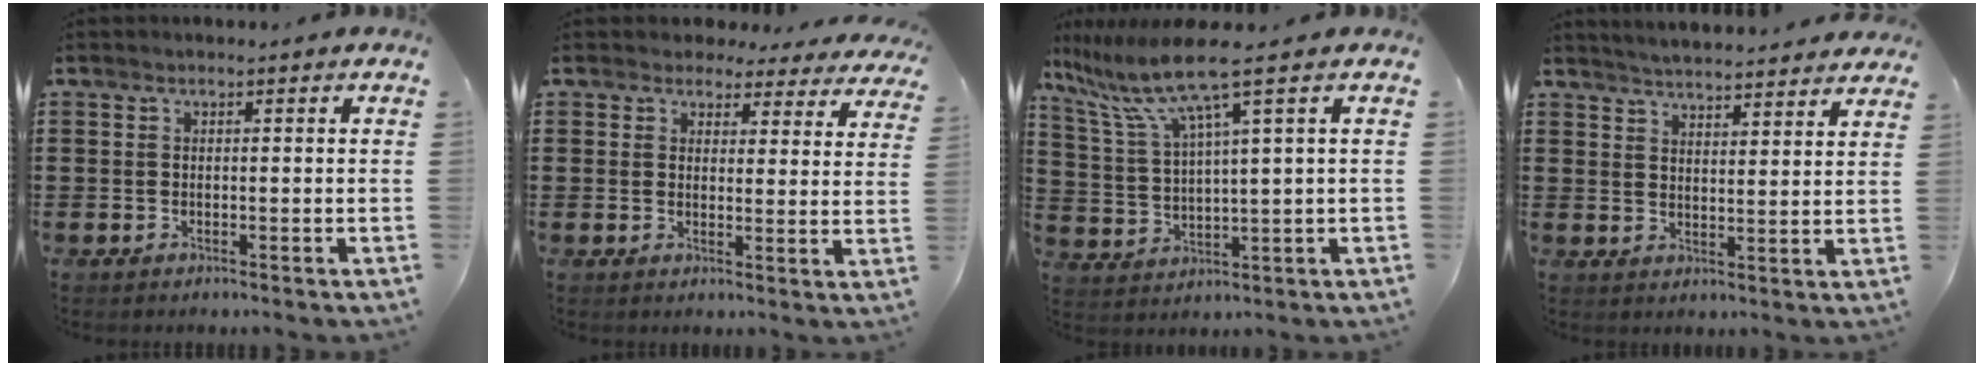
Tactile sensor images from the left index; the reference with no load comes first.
{"total": 3.5, "force": [3.2, 1.2, 0.6], "torque": [-0.020, -0.012, 0.056]}
{"total": 8.5, "force": [5.4, -0.3, 6.5], "torque": [-0.161, -0.032, 0.085]}
{"total": 4.1, "force": [4.1, -0.4, 0.1], "torque": [-0.017, -0.024, 0.072]}